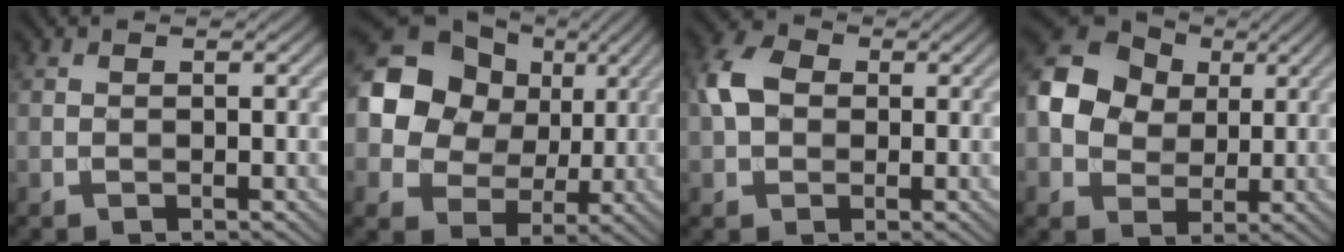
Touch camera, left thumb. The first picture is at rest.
{"total": 16.6, "force": [4.0, 14.4, 7.3], "torque": [-0.222, 0.043, 0.068]}
{"total": 5.2, "force": [0.4, 4.0, 3.3], "torque": [-0.077, 0.010, -0.001]}
{"total": 12.2, "force": [2.1, 10.0, 6.7], "torque": [-0.179, 0.028, 0.028]}